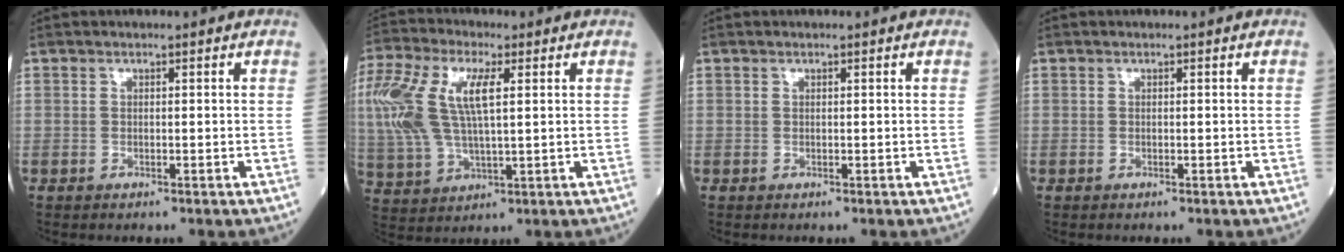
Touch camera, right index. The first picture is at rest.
{"total": 16.6, "force": [3.9, 6.7, 14.7], "torque": [-0.354, 0.020, 0.074]}
{"total": 0.0}
{"total": 0.0}